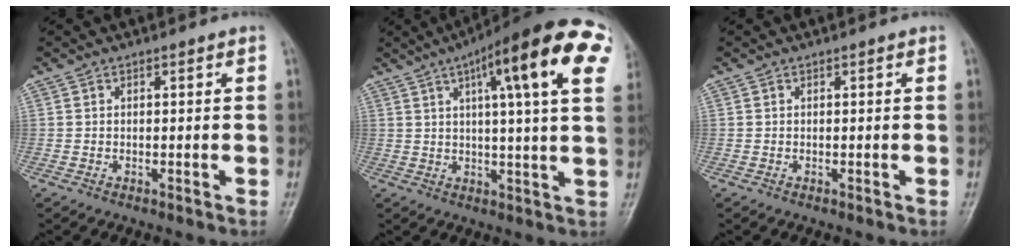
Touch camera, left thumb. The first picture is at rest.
{"total": 20.8, "force": [8.3, 3.9, 18.6], "torque": [-0.255, 0.008, 0.106]}
{"total": 0.0}